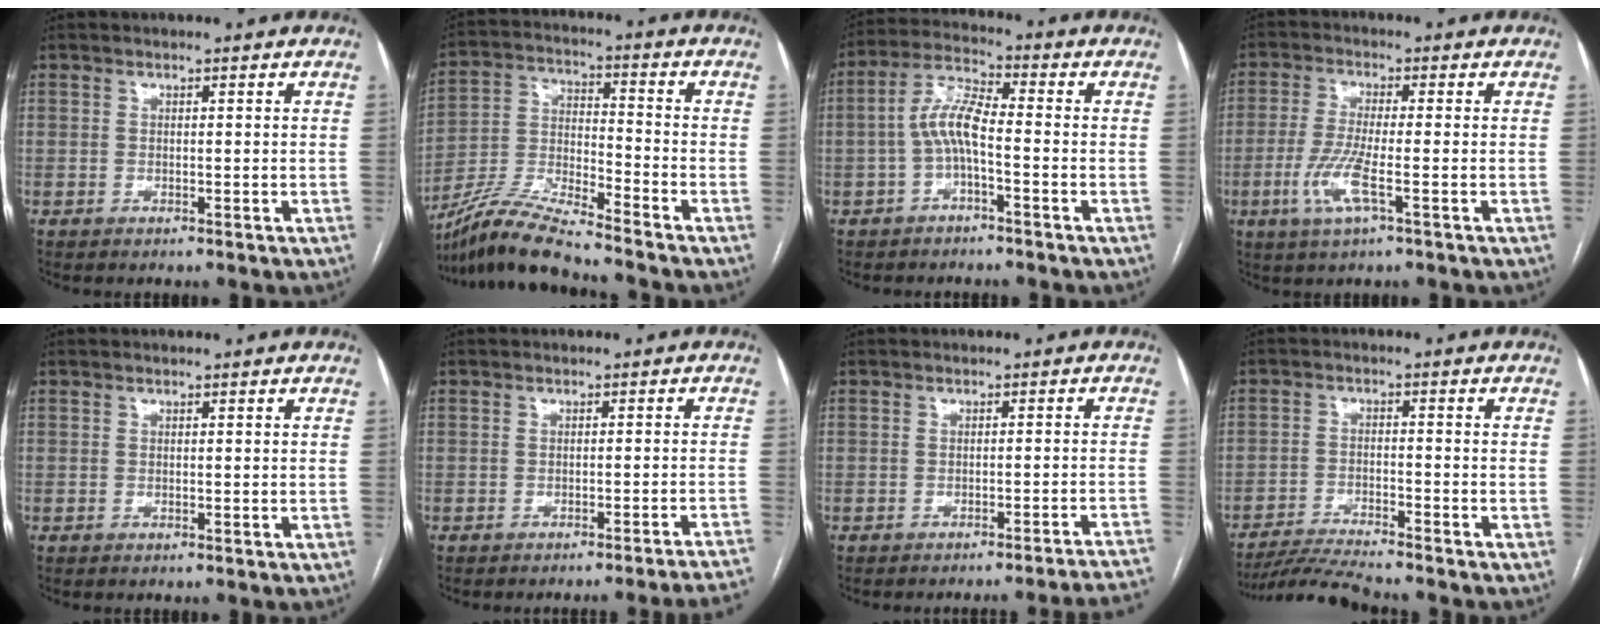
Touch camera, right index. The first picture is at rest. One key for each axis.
{"total": 11.4, "fx": -10.3, "fy": -0.4, "fz": 4.8, "tx": -0.100, "ty": -0.007, "tz": -0.195}
{"total": 6.5, "fx": -1.5, "fy": 1.5, "fz": 6.2, "tx": -0.128, "ty": 0.020, "tz": -0.033}
{"total": 6.6, "fx": -2.3, "fy": 0.4, "fz": 6.2, "tx": -0.131, "ty": -0.012, "tz": -0.047}
{"total": 0.0}
{"total": 12.6, "fx": -12.0, "fy": -2.6, "fz": 2.9, "tx": 0.006, "ty": -0.018, "tz": -0.132}
{"total": 13.9, "fx": -13.4, "fy": -2.5, "fz": 2.7, "tx": 0.015, "ty": -0.014, "tz": -0.147}
{"total": 6.2, "fx": -5.8, "fy": -0.4, "fz": 2.2, "tx": -0.038, "ty": -0.020, "tz": -0.102}